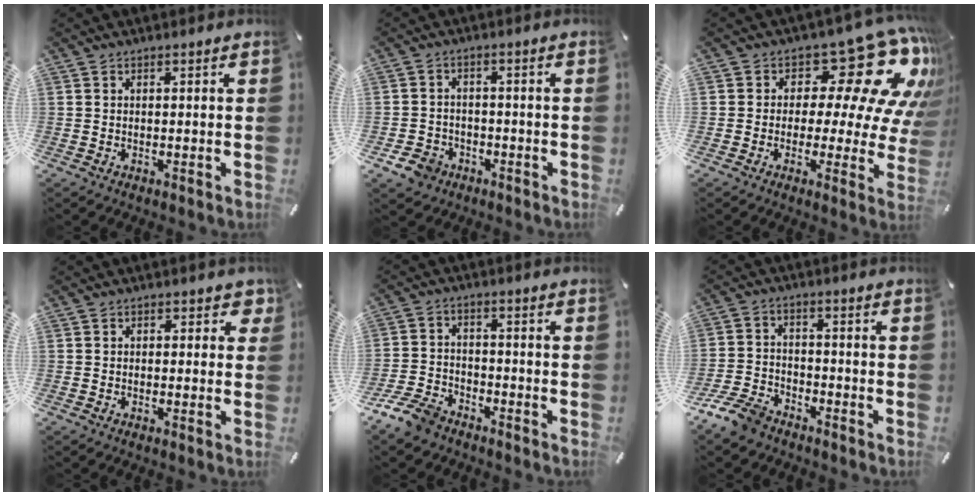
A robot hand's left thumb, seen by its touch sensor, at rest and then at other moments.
{"total": 5.6, "force": [-3.2, 4.3, 1.5], "torque": [-0.034, 0.018, -0.058]}
{"total": 19.4, "force": [9.7, 9.0, 14.1], "torque": [-0.190, -0.075, 0.158]}
{"total": 2.2, "force": [0.3, 1.6, 1.5], "torque": [-0.006, -0.001, -0.002]}
{"total": 8.1, "force": [-6.6, 3.7, 2.9], "torque": [-0.062, 0.033, -0.128]}
{"total": 8.5, "force": [-7.1, 3.7, 3.1], "torque": [-0.071, 0.031, -0.138]}